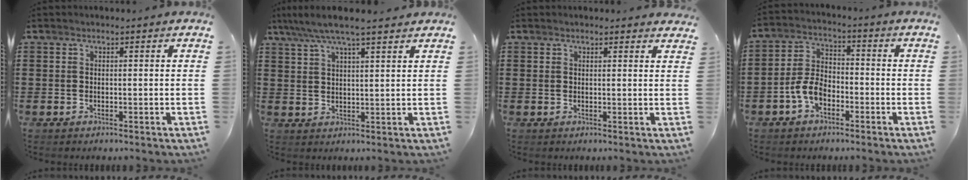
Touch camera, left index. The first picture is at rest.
{"total": 5.7, "force": [4.6, 0.3, 3.4], "torque": [-0.078, -0.011, 0.081]}
{"total": 1.5, "force": [1.4, 0.3, 0.4], "torque": [-0.012, 0.004, 0.028]}
{"total": 5.6, "force": [-2.8, 3.2, 3.7], "torque": [-0.092, 0.005, -0.058]}